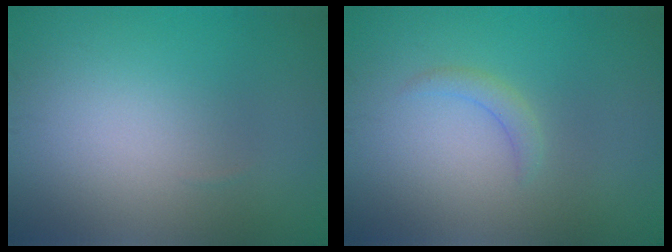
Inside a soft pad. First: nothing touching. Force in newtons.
{"total": 1.2, "press": 1.2, "slide": 0.2}